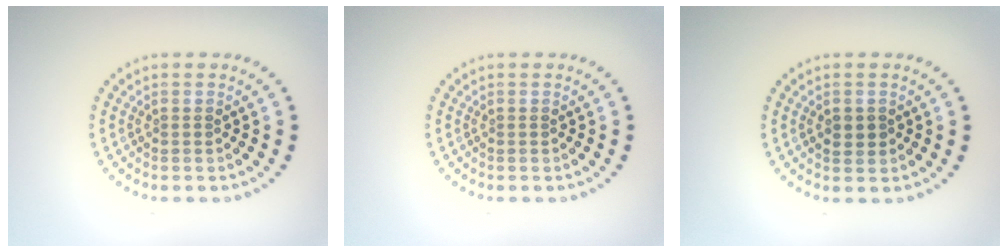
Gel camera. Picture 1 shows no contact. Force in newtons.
{"total": 0.0}
{"total": 1.6, "press": 1.6, "slide": 0.1}